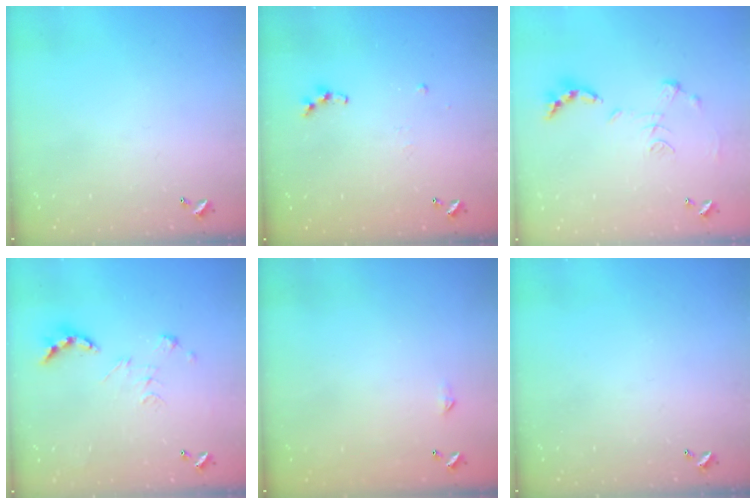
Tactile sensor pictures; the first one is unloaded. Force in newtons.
{"total": 7.2, "press": 7.1, "slide": 0.7}
{"total": 1.1, "press": 1.0, "slide": 0.4}
{"total": 2.7, "press": 2.2, "slide": 1.5}
{"total": 2.3, "press": 2.3, "slide": 0.4}
{"total": 0.0}